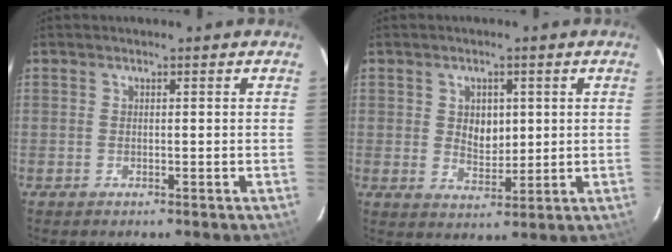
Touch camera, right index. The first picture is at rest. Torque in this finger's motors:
{"motor_torque": [0.05, 0.08, 0.06, 0.01]}